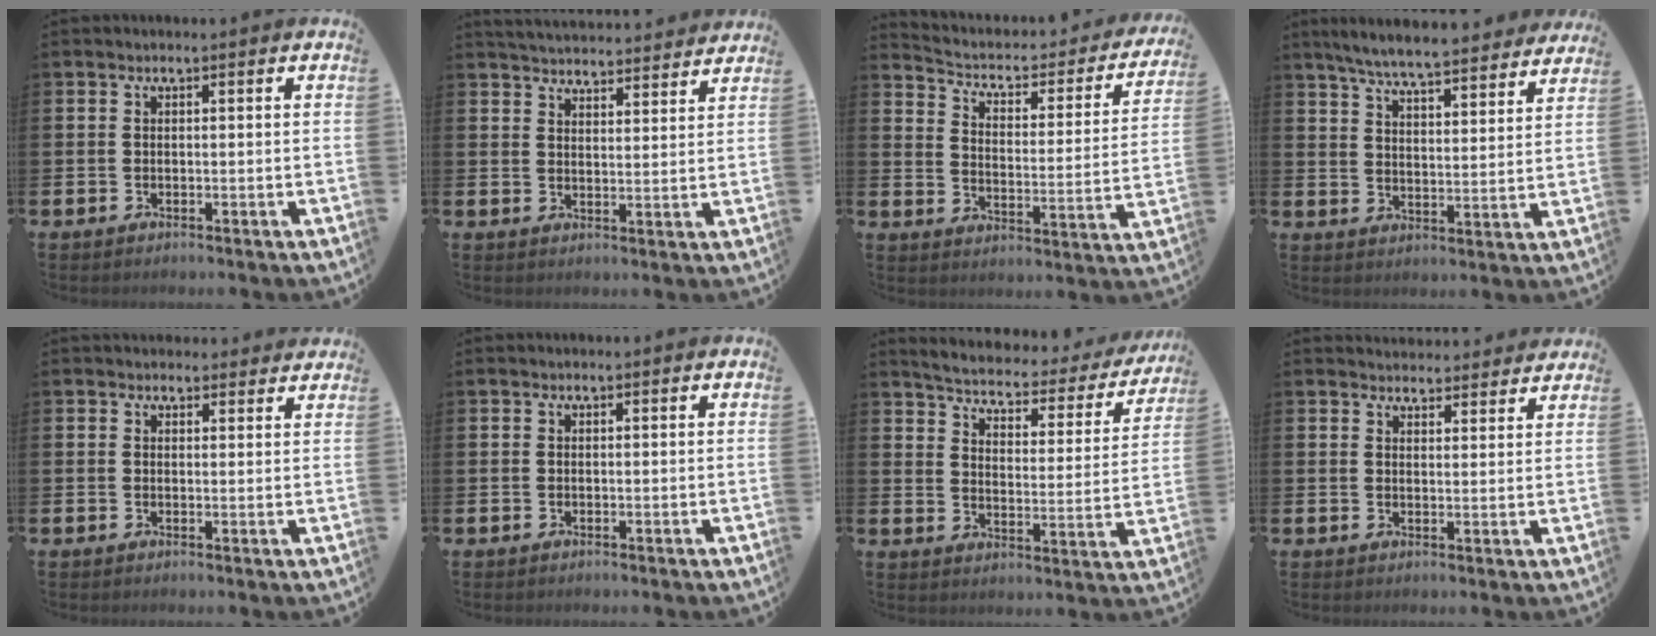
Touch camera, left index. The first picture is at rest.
{"total": 4.8, "force": [4.8, 0.4, 0.0], "torque": [-0.012, -0.034, 0.085]}
{"total": 4.3, "force": [3.5, 1.9, 1.5], "torque": [-0.046, -0.035, 0.046]}
{"total": 6.8, "force": [6.6, 0.4, 1.9], "torque": [-0.056, -0.045, 0.113]}
{"total": 2.3, "force": [2.1, 0.7, -0.2], "torque": [0.009, -0.008, 0.038]}
{"total": 0.0}
{"total": 4.1, "force": [3.9, 1.0, 1.1], "torque": [-0.044, -0.037, 0.057]}
{"total": 3.7, "force": [3.6, 0.8, -0.1], "torque": [-0.001, -0.022, 0.067]}